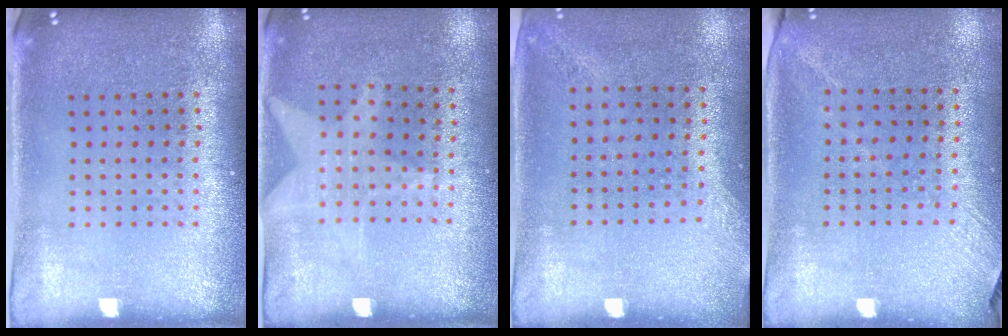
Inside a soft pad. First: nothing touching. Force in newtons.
{"total": 1.1, "press": 0.9, "slide": 0.7}
{"total": 1.4, "press": 1.0, "slide": 1.0}
{"total": 1.3, "press": 1.0, "slide": 0.9}